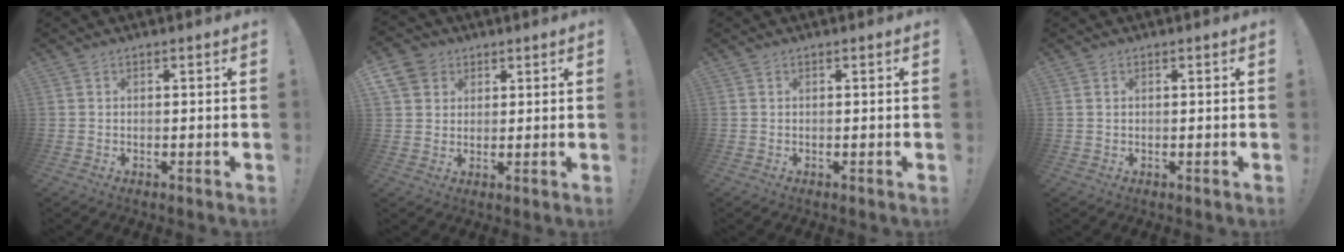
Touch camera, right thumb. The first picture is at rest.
{"total": 6.9, "force": [3.4, 5.7, 1.8], "torque": [-0.039, -0.017, 0.066]}
{"total": 0.0}
{"total": 0.7, "force": [0.3, 0.5, 0.2], "torque": [-0.010, 0.005, 0.007]}